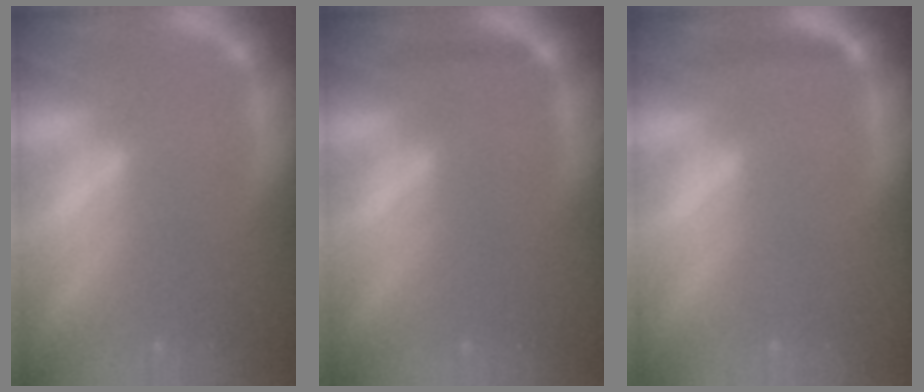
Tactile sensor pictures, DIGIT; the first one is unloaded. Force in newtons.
{"total": 0.9}
{"total": 1.4}